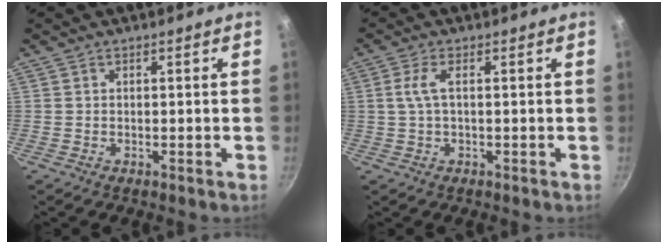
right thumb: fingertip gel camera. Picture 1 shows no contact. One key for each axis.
{"total": 3.6, "fx": 0.3, "fy": 1.3, "fz": 3.3, "tx": -0.081, "ty": 0.008, "tz": 0.004}